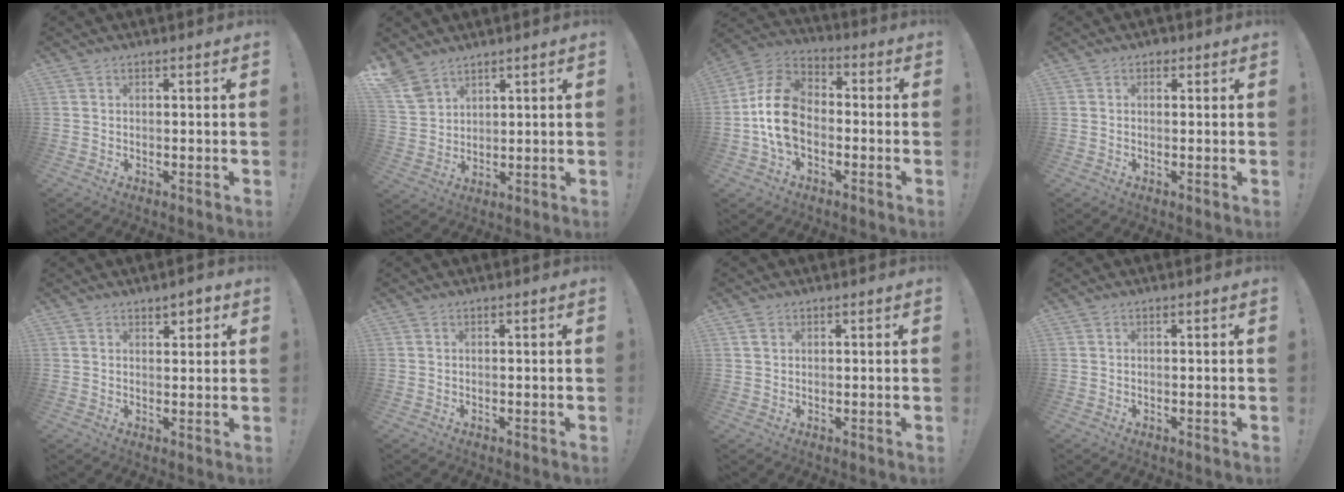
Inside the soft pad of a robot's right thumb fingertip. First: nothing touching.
{"total": 7.4, "force": [5.9, 3.9, 2.3], "torque": [-0.055, -0.032, 0.119]}
{"total": 15.8, "force": [-2.9, 11.3, 10.6], "torque": [-0.200, 0.037, -0.046]}
{"total": 1.5, "force": [1.0, 1.0, 0.6], "torque": [0.003, -0.005, 0.015]}
{"total": 3.0, "force": [2.1, 1.7, 1.3], "torque": [-0.004, -0.013, 0.032]}
{"total": 0.0}
{"total": 1.5, "force": [0.8, 1.1, 0.5], "torque": [-0.008, 0.002, 0.014]}
{"total": 0.0}